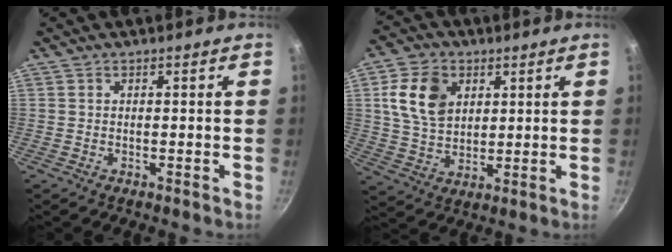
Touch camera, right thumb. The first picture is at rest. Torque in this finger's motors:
{"motor_torque": [0.89, 2.33, 0.29, 0.04, 0.07]}